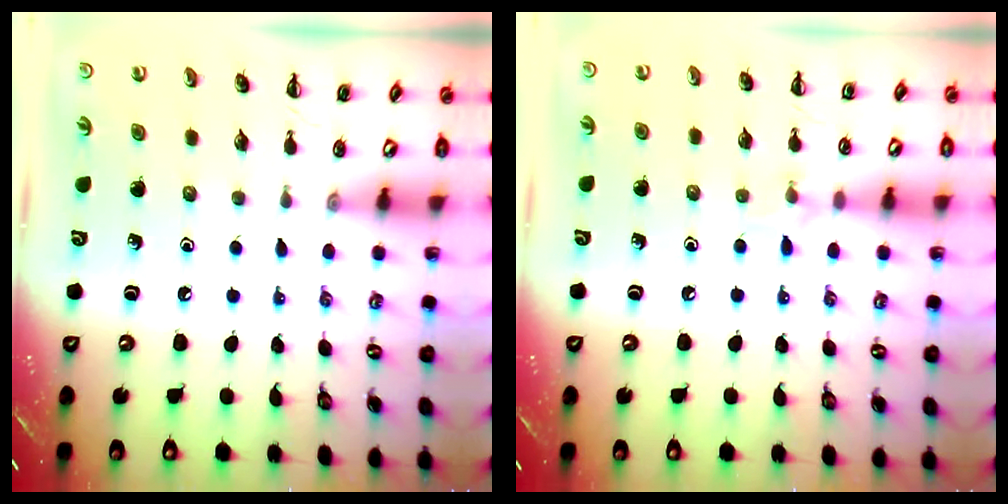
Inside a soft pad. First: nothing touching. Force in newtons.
{"total": 5.5, "press": 5.2, "slide": 1.6}